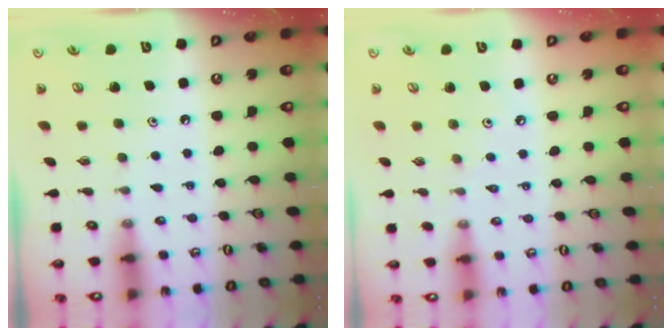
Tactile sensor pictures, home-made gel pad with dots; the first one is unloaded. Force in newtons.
{"total": 2.4, "press": 2.3, "slide": 0.5}